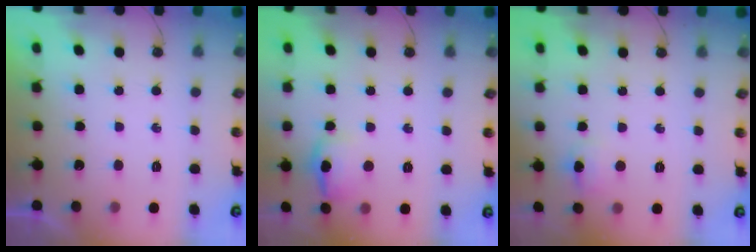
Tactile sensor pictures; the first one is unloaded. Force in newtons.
{"total": 9.3, "press": 9.2, "slide": 1.3}
{"total": 5.8, "press": 5.7, "slide": 0.7}